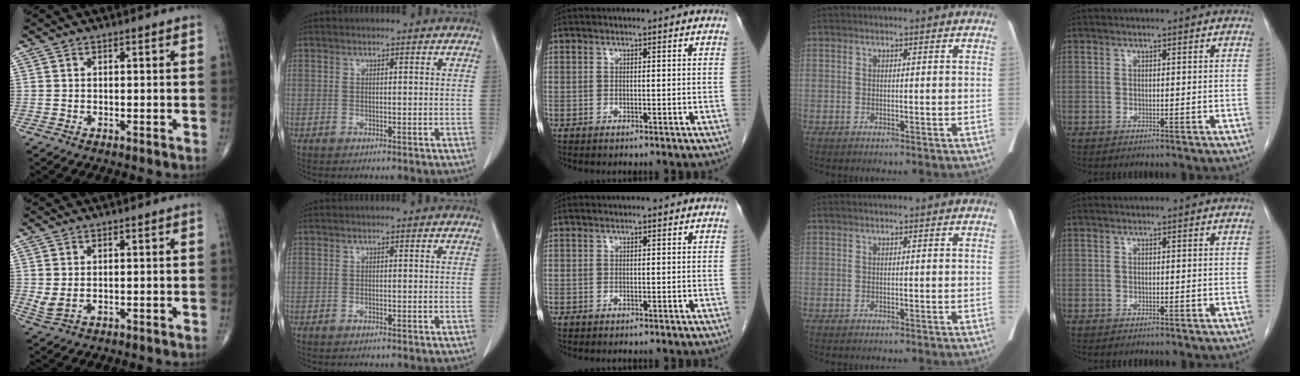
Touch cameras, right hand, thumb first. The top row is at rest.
{"thumb": {"total": 2.7, "force": [0.4, 1.4, 2.2], "torque": [-0.052, 0.001, 0.017]}}